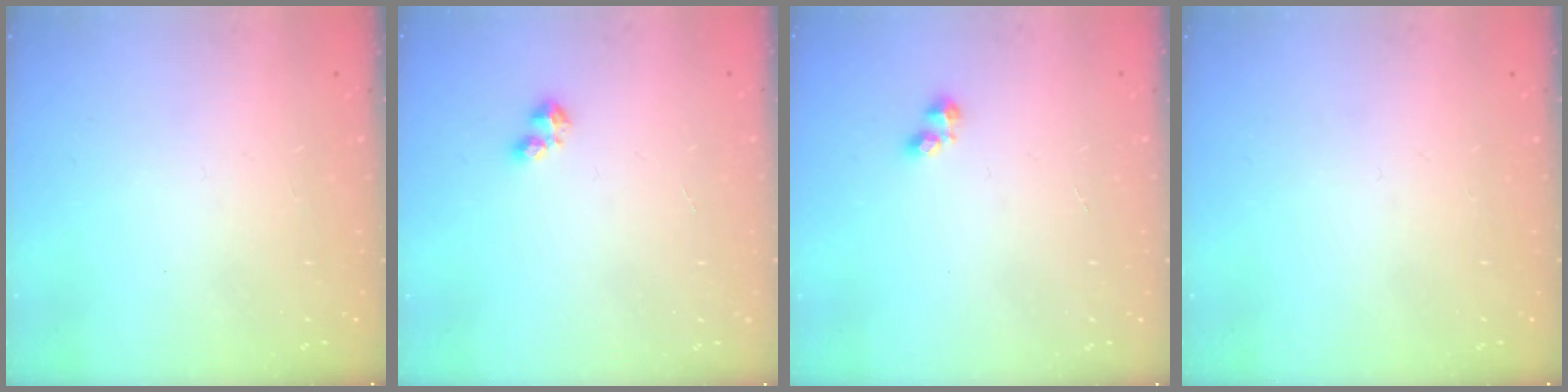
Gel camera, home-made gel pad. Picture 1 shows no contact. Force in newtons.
{"total": 2.3, "press": 2.3, "slide": 0.4}
{"total": 2.4, "press": 2.3, "slide": 0.5}
{"total": 0.0}